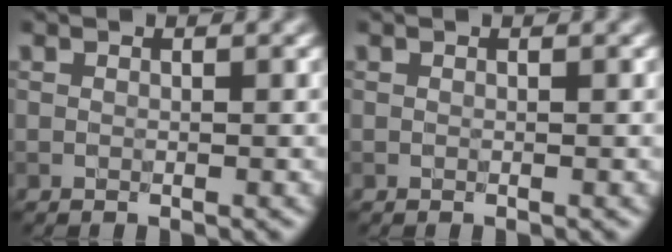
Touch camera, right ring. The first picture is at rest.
{"total": 0.0}